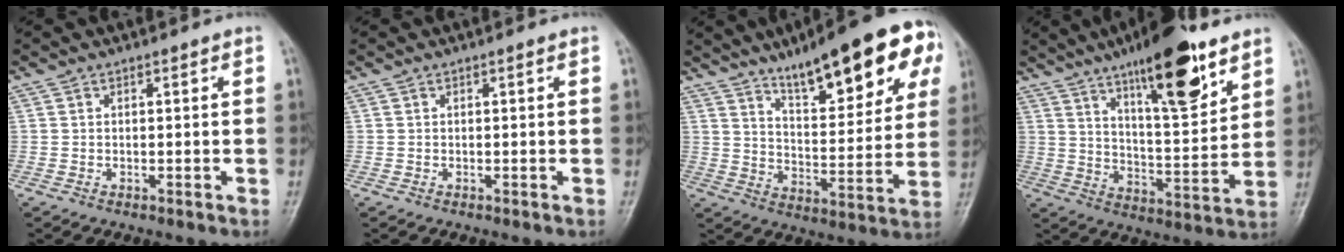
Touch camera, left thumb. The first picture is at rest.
{"total": 0.0}
{"total": 20.9, "force": [12.1, 6.0, 15.9], "torque": [-0.191, -0.039, 0.182]}
{"total": 18.2, "force": [11.0, 5.2, 13.5], "torque": [-0.180, -0.059, 0.182]}